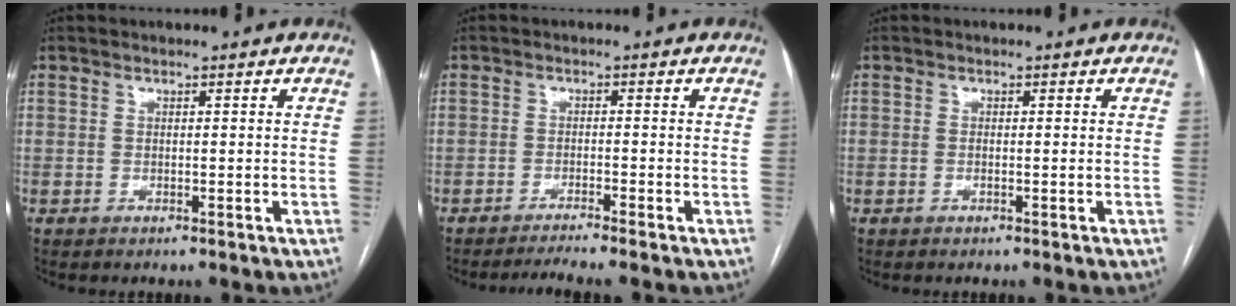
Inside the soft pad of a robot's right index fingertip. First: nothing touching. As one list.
[{"total": 4.2, "force": [-3.6, -1.4, 1.5], "torque": [-0.023, -0.009, -0.060]}, {"total": 0.6, "force": [-0.1, 0.0, 0.6], "torque": [-0.014, -0.001, 0.000]}]